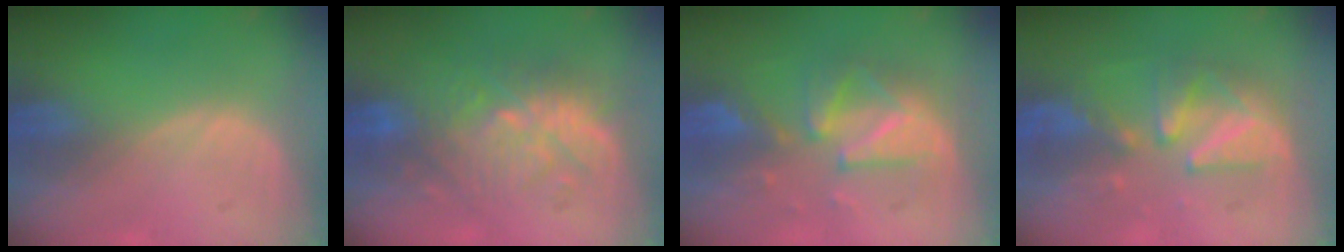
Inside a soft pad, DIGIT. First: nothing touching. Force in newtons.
{"total": 9.4, "press": 9.2, "slide": 1.9}
{"total": 8.2, "press": 8.2, "slide": 0.4}
{"total": 8.3, "press": 8.1, "slide": 1.9}